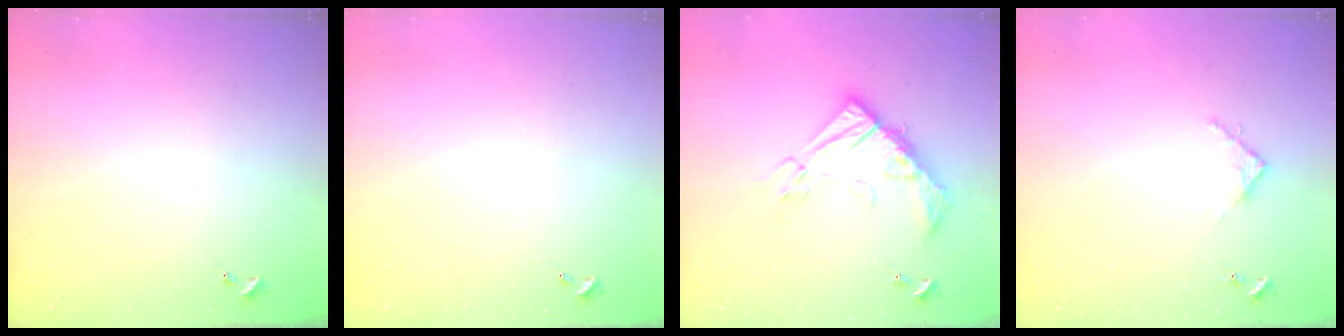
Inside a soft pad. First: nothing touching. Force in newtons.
{"total": 0.0}
{"total": 17.2, "press": 17.1, "slide": 1.6}
{"total": 3.1, "press": 3.1, "slide": 0.4}